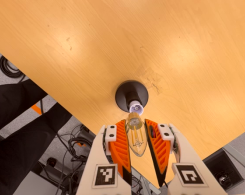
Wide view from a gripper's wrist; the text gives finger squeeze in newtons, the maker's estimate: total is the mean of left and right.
{"total": 10.4, "left": 9.5, "right": 11.2}